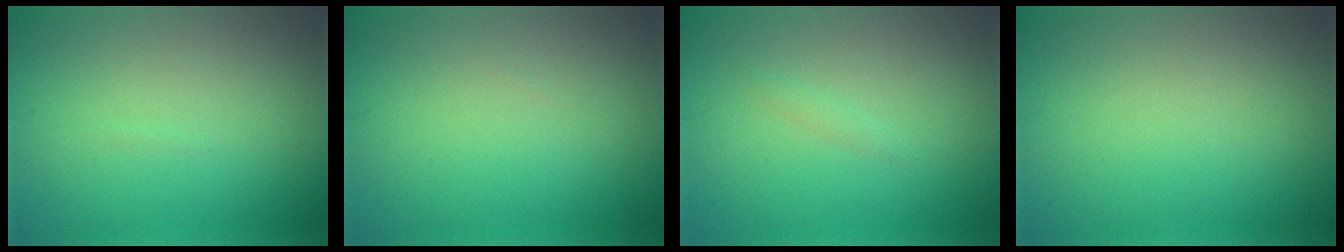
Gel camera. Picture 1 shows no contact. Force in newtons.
{"total": 0.0}
{"total": 0.6, "press": 0.6, "slide": 0.1}
{"total": 0.0}